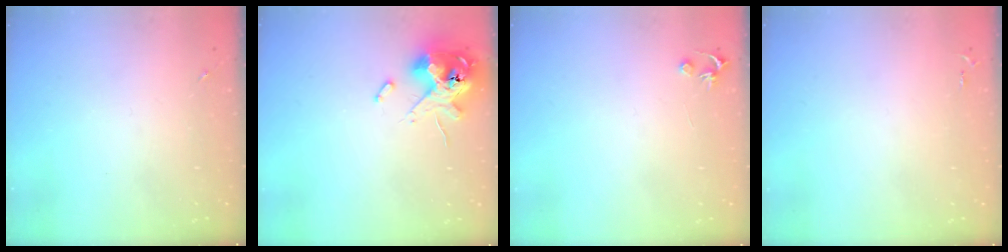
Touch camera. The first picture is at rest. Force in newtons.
{"total": 14.6, "press": 14.4, "slide": 2.8}
{"total": 3.2, "press": 3.2, "slide": 0.3}
{"total": 2.6, "press": 2.6, "slide": 0.3}